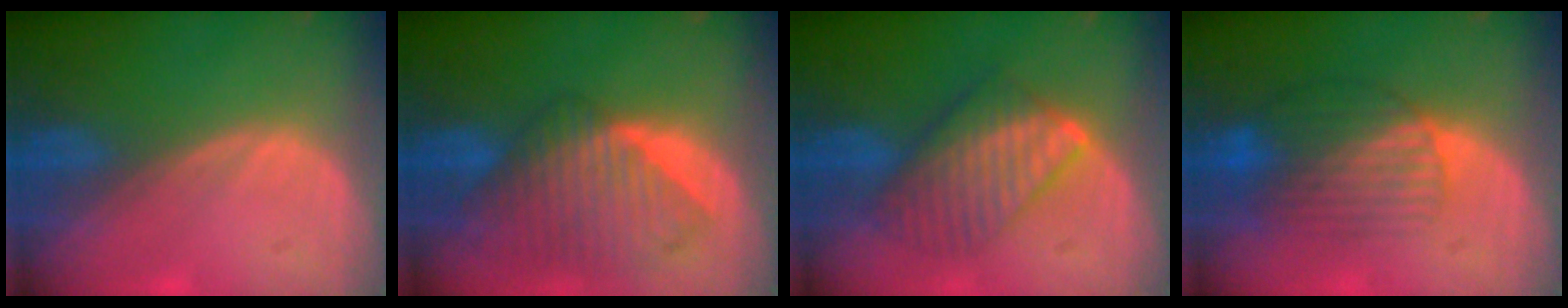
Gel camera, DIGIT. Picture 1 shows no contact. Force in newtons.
{"total": 9.9, "press": 8.6, "slide": 5.0}
{"total": 7.7, "press": 7.7, "slide": 0.3}
{"total": 8.2, "press": 7.4, "slide": 3.5}